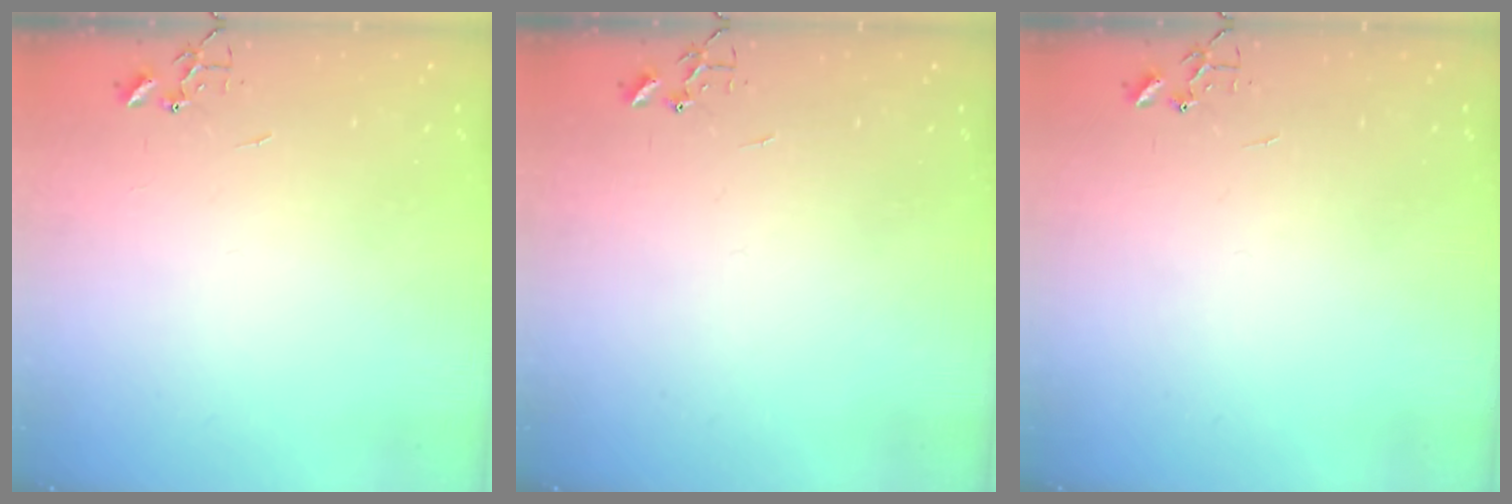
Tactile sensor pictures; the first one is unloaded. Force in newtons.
{"total": 0.0}
{"total": 0.0}